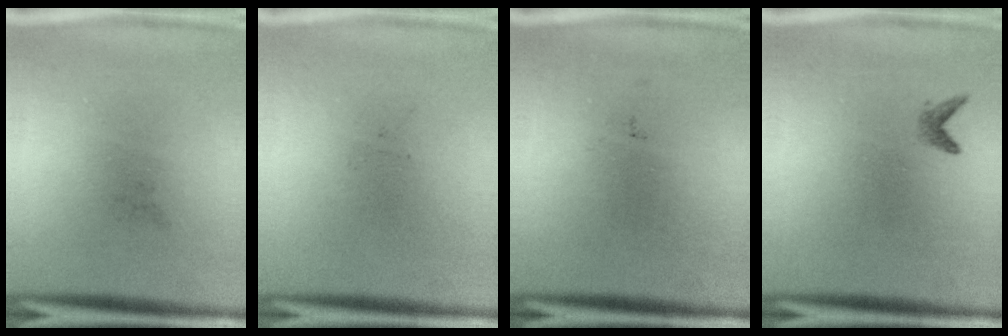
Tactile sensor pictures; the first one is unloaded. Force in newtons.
{"total": 0.0}
{"total": 0.0}
{"total": 0.9}